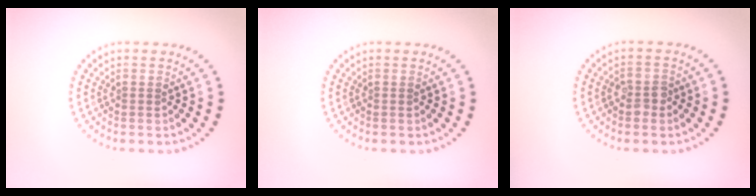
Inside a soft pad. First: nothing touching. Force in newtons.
{"total": 0.0}
{"total": 1.7, "press": 1.7, "slide": 0.3}